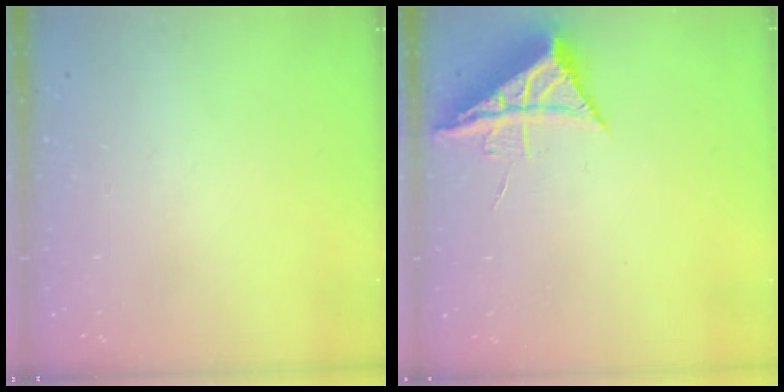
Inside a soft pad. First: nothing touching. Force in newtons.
{"total": 7.7, "press": 7.7, "slide": 0.4}